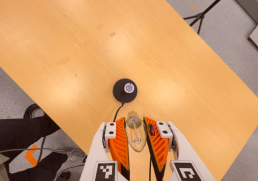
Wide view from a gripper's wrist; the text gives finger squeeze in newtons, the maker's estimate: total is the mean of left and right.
{"total": 21.1, "left": 23.9, "right": 18.3}